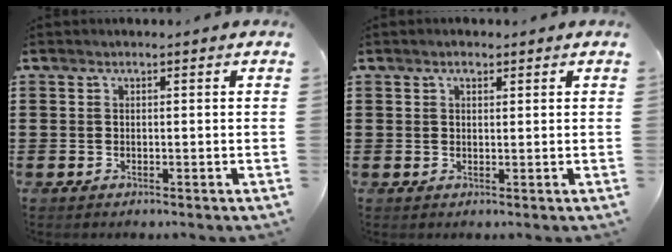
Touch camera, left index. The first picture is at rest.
{"total": 1.4, "force": [0.9, 0.6, 0.8], "torque": [-0.018, 0.004, 0.016]}